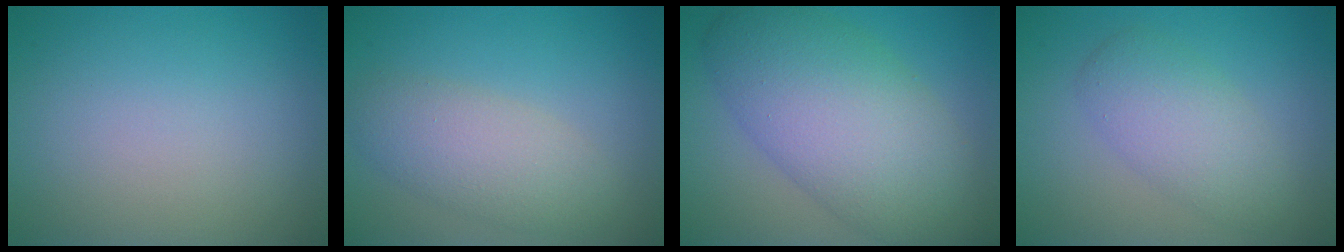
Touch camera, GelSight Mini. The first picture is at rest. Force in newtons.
{"total": 4.2, "press": 4.2, "slide": 0.2}
{"total": 10.4, "press": 10.4, "slide": 0.5}
{"total": 3.9, "press": 3.9, "slide": 0.1}